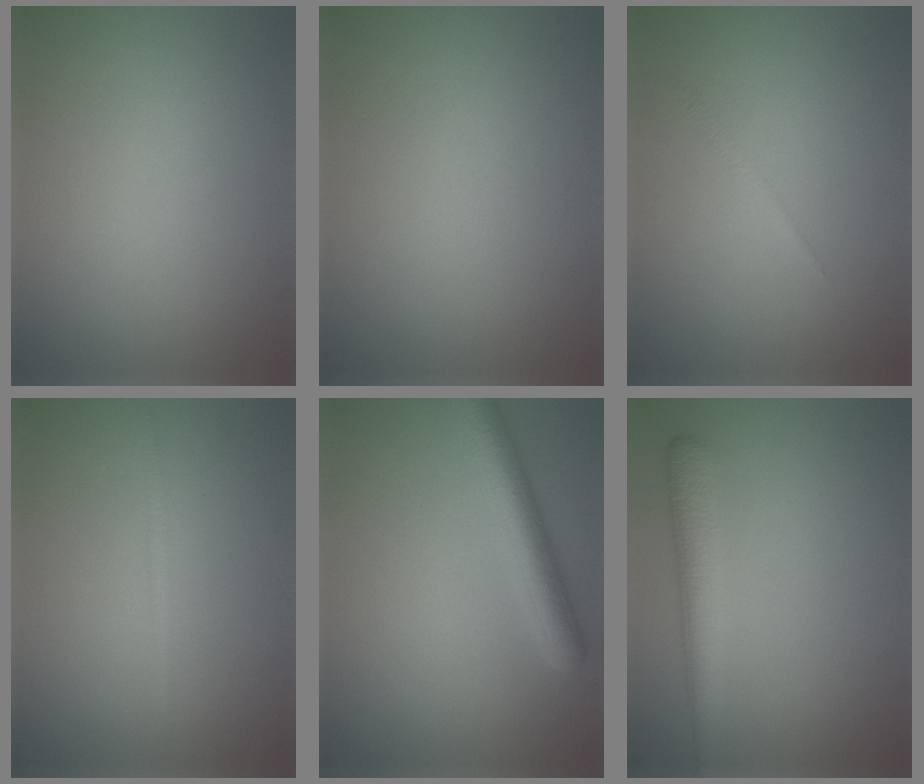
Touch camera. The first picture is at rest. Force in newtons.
{"total": 0.0}
{"total": 0.6, "press": 0.6, "slide": 0.0}
{"total": 0.9, "press": 0.9, "slide": 0.1}
{"total": 5.0, "press": 5.0, "slide": 0.3}
{"total": 3.3, "press": 3.3, "slide": 0.1}